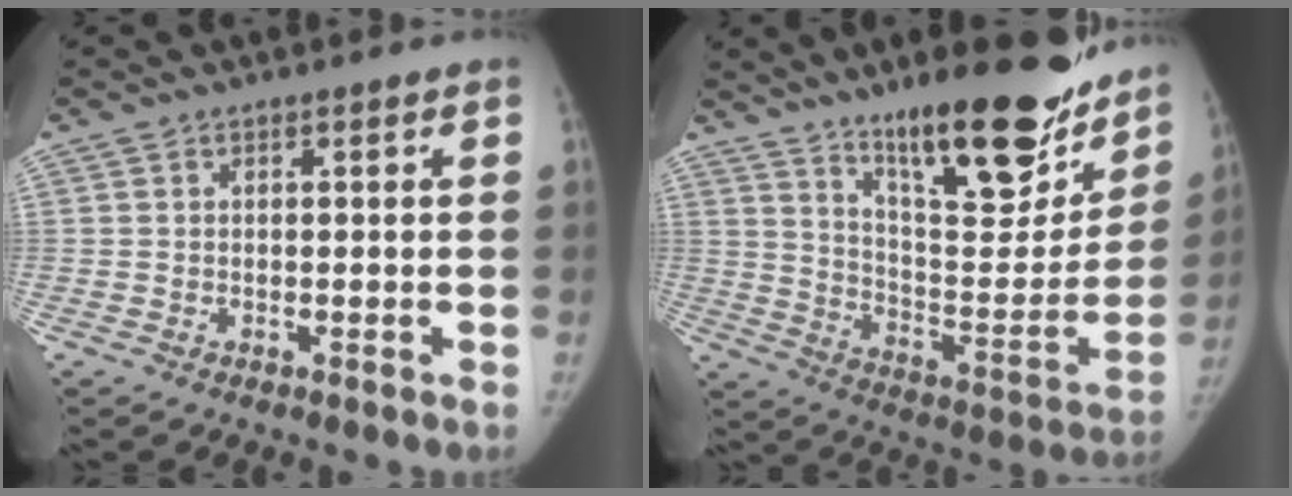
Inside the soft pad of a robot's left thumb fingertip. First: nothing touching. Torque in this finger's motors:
{"motor_torque": [0.48, 0.46, 1.40, -1.37, 0.10]}